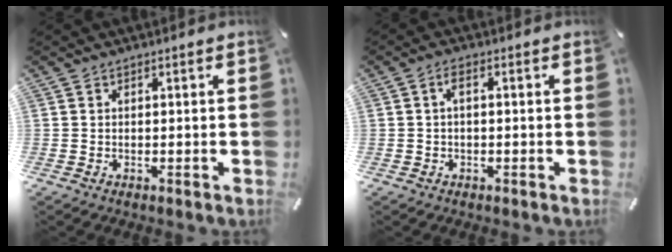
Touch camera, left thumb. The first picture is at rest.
{"total": 2.0, "force": [0.2, 0.8, 1.8], "torque": [-0.037, 0.006, 0.002]}